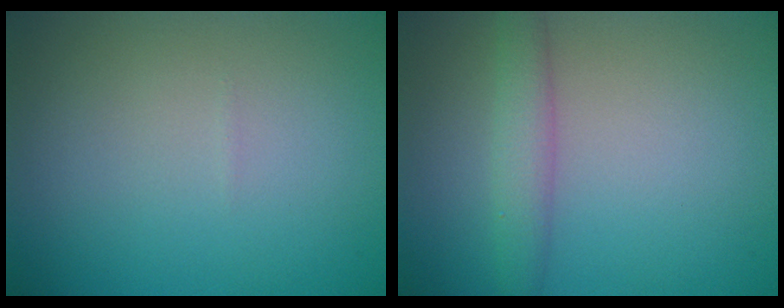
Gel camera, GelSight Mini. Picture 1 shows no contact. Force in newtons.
{"total": 2.7, "press": 2.7, "slide": 0.2}